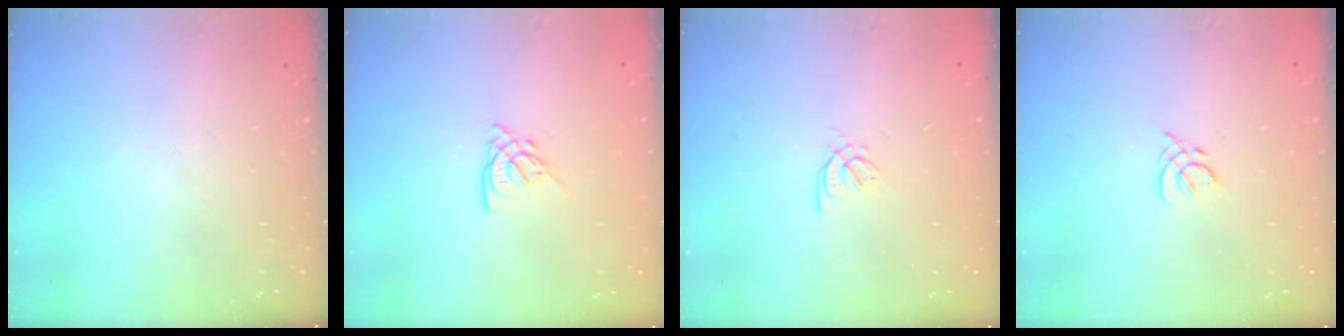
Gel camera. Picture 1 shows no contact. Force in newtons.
{"total": 4.3, "press": 4.2, "slide": 0.5}
{"total": 2.6, "press": 2.5, "slide": 0.7}
{"total": 2.0, "press": 1.9, "slide": 0.6}